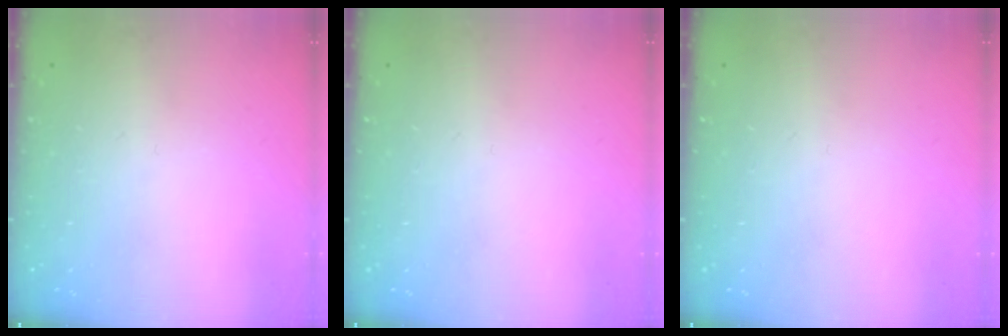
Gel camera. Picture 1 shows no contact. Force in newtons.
{"total": 0.0}
{"total": 0.0}